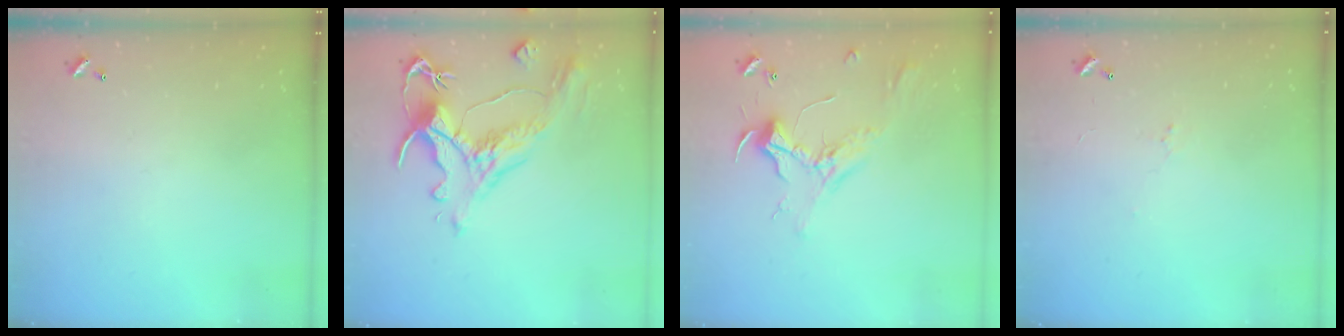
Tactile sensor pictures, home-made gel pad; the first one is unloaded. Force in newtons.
{"total": 1.6, "press": 0.8, "slide": 1.4}
{"total": 2.3, "press": 2.2, "slide": 0.9}
{"total": 1.9, "press": 1.8, "slide": 0.6}